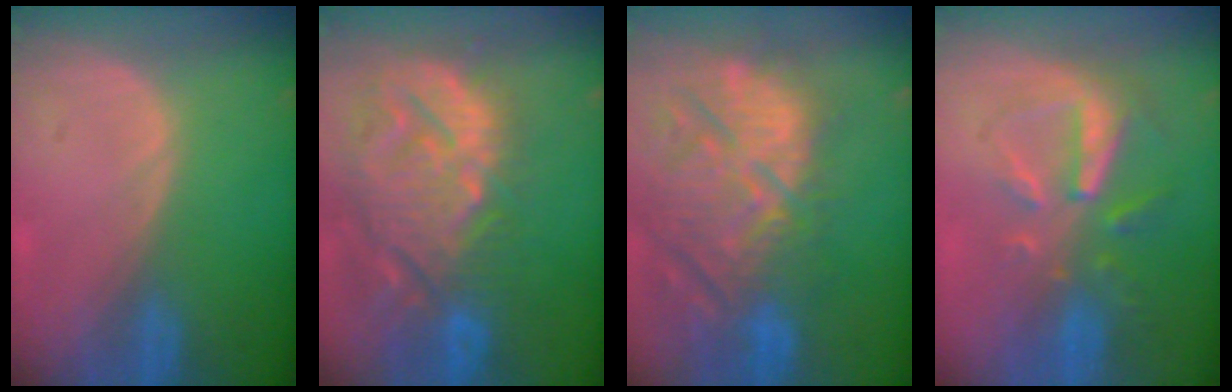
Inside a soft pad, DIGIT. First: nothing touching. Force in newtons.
{"total": 14.6, "press": 12.4, "slide": 7.6}
{"total": 14.9, "press": 12.9, "slide": 7.4}
{"total": 8.2, "press": 7.4, "slide": 3.5}